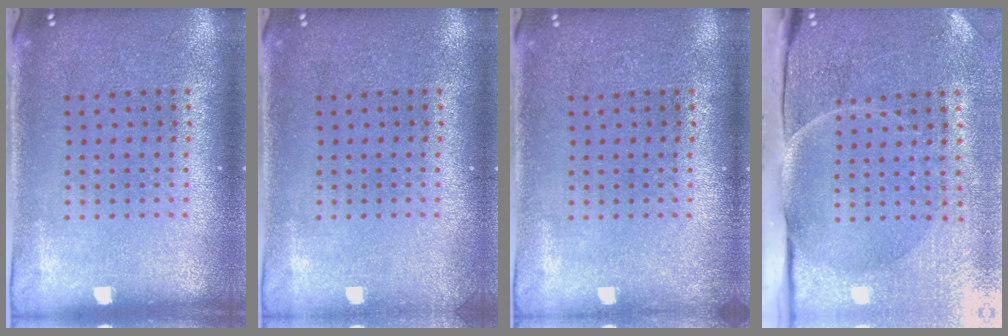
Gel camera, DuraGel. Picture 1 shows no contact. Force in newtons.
{"total": 0.7, "press": 0.7, "slide": 0.0}
{"total": 0.7, "press": 0.7, "slide": 0.1}
{"total": 4.9, "press": 3.9, "slide": 3.0}